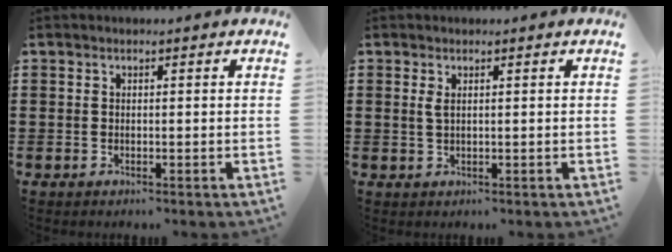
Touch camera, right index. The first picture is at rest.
{"total": 1.2, "force": [0.4, 0.3, 1.0], "torque": [-0.022, 0.004, 0.007]}